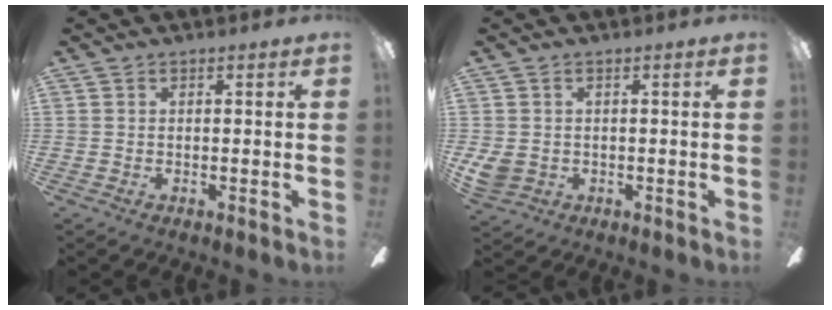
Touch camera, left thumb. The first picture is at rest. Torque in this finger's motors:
{"motor_torque": [-0.25, 0.33, 0.31, -0.28, 0.04]}